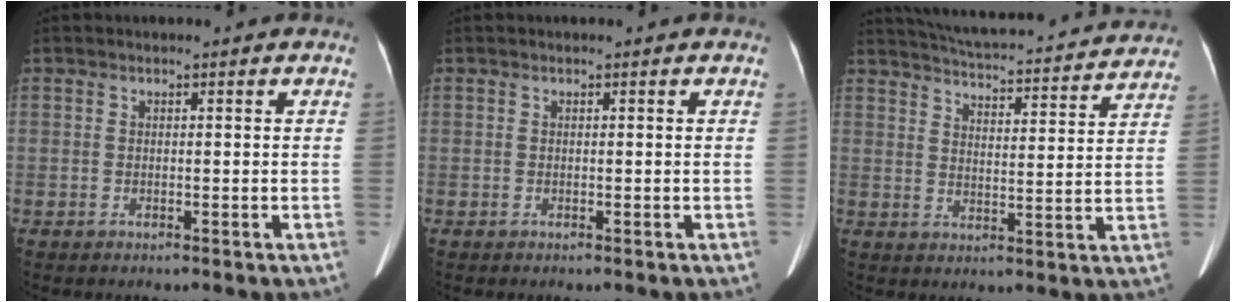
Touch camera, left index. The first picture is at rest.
{"total": 0.0}
{"total": 23.6, "force": [21.9, 3.6, 8.0], "torque": [-0.133, -0.007, 0.280]}